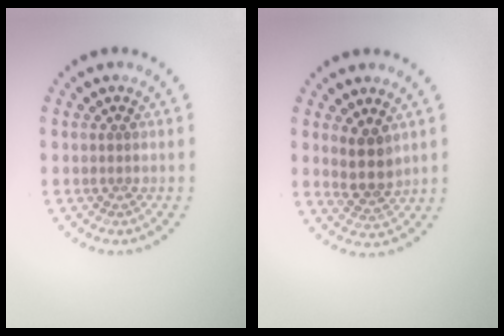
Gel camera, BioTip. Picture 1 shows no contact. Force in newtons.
{"total": 2.9, "press": 2.5, "slide": 1.4}